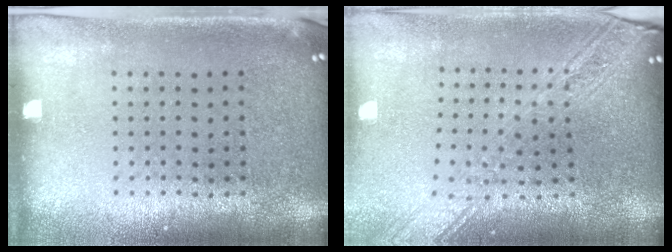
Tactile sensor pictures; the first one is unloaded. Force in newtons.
{"total": 2.5, "press": 2.1, "slide": 1.4}